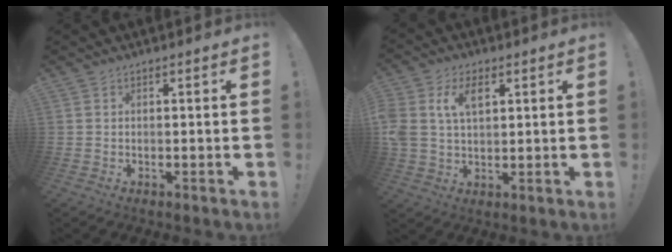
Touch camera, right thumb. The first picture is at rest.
{"total": 9.1, "force": [3.4, 5.9, 6.0], "torque": [-0.128, 0.001, 0.064]}